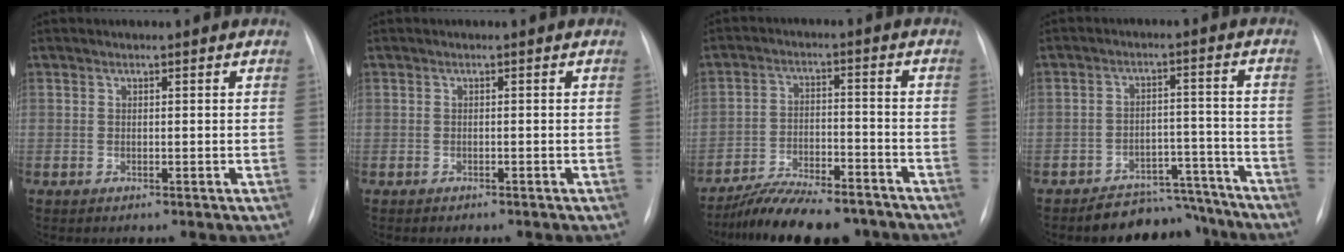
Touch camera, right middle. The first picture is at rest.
{"total": 0.8, "force": [-0.6, 0.3, 0.3], "torque": [-0.007, 0.000, -0.009]}
{"total": 13.9, "force": [-12.0, 3.5, 6.0], "torque": [-0.090, 0.013, -0.188]}
{"total": 9.1, "force": [-8.3, 3.6, -0.2], "torque": [0.034, 0.047, -0.117]}